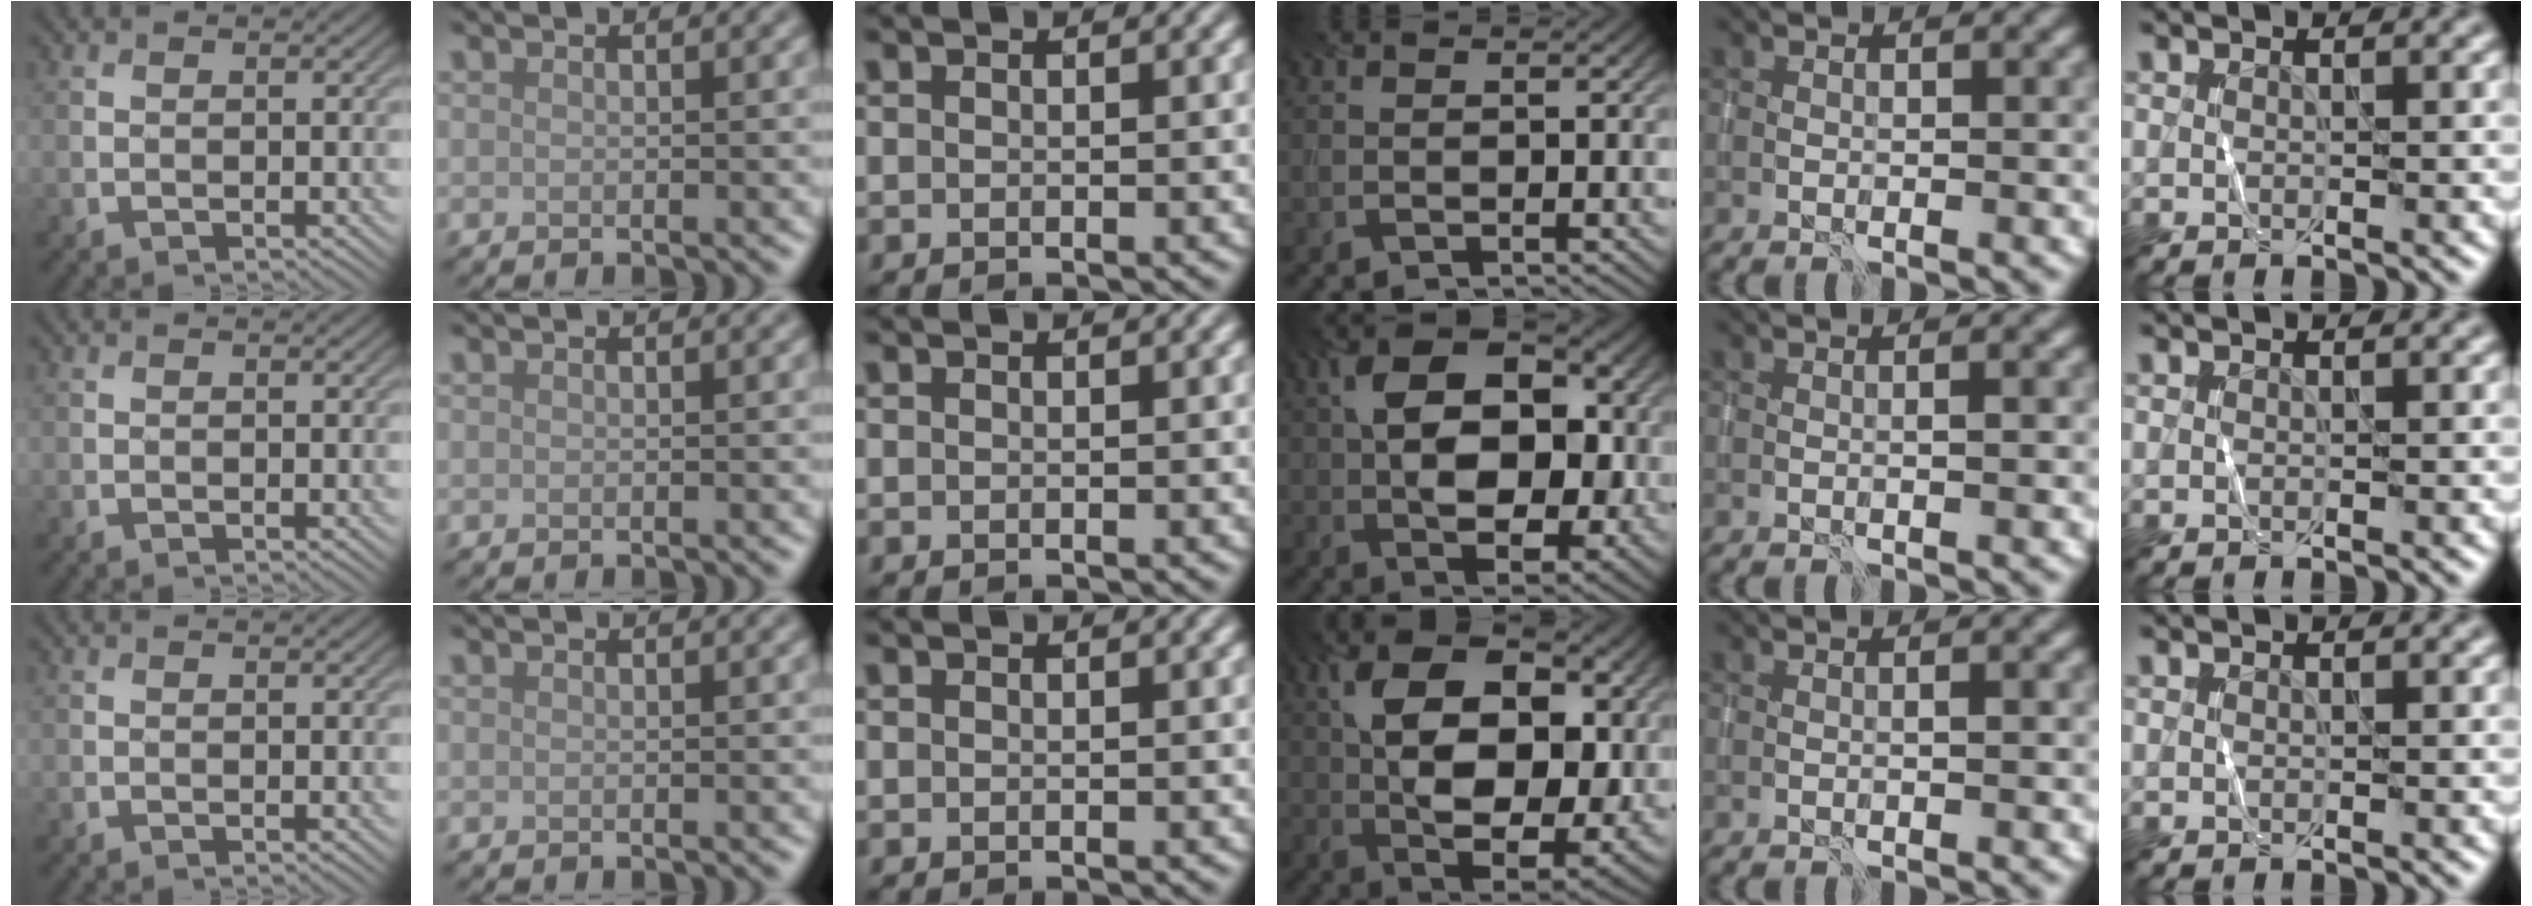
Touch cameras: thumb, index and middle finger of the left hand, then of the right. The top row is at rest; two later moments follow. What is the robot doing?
{"motion": "wrap", "object": "sponge"}